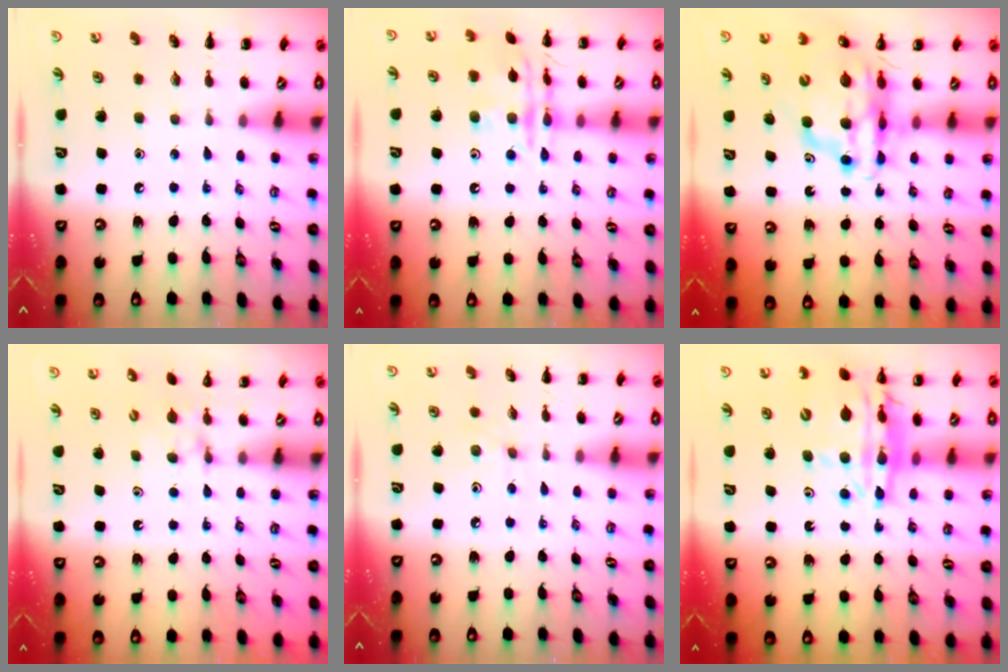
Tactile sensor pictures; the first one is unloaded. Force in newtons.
{"total": 15.2, "press": 15.2, "slide": 0.8}
{"total": 13.6, "press": 13.0, "slide": 4.0}
{"total": 3.7, "press": 3.4, "slide": 1.4}
{"total": 3.1, "press": 2.8, "slide": 1.2}
{"total": 18.6, "press": 18.0, "slide": 4.4}